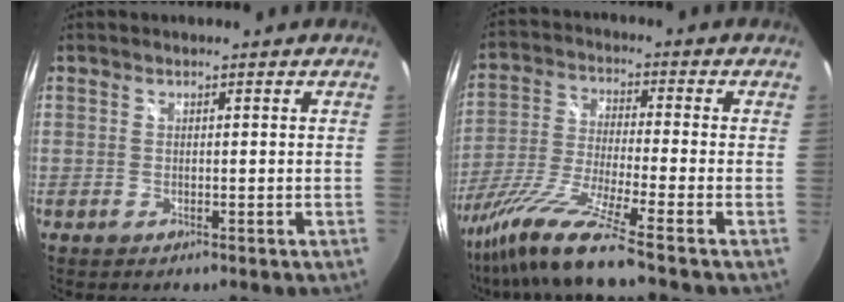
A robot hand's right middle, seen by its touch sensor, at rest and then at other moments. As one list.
[{"total": 14.8, "force": [-11.4, -1.5, 9.3], "torque": [-0.191, -0.042, -0.212]}]